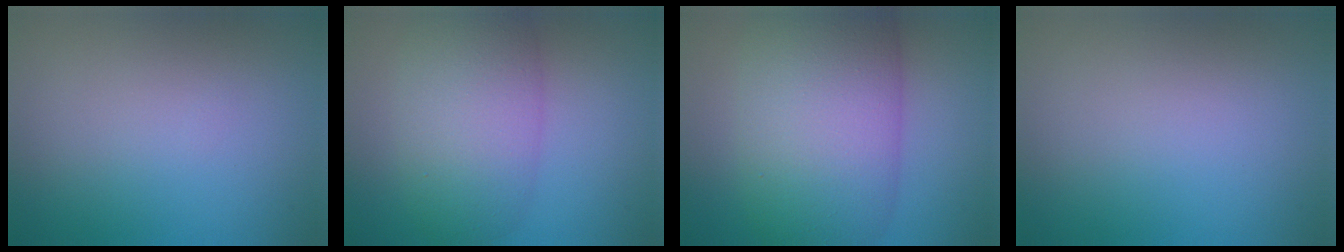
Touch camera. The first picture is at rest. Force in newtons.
{"total": 7.0, "press": 7.0, "slide": 0.5}
{"total": 12.3, "press": 12.3, "slide": 0.6}
{"total": 0.0}